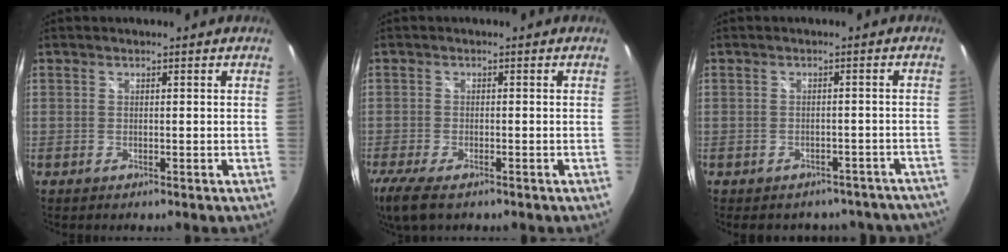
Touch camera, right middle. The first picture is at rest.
{"total": 7.5, "force": [-5.2, 2.4, 4.8], "torque": [-0.116, -0.033, -0.098]}
{"total": 12.3, "force": [-10.5, 5.7, 3.0], "torque": [-0.052, 0.011, -0.104]}